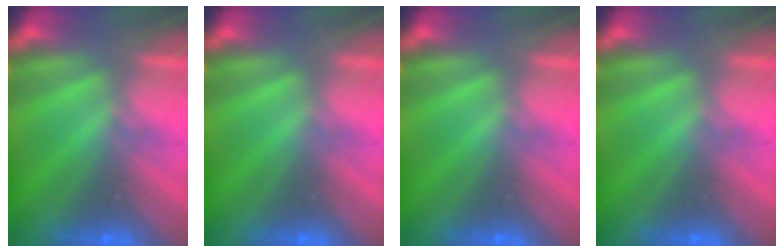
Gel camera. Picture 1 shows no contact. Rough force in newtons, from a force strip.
{"total": 0.0}
{"total": 0.0}
{"total": 0.0}